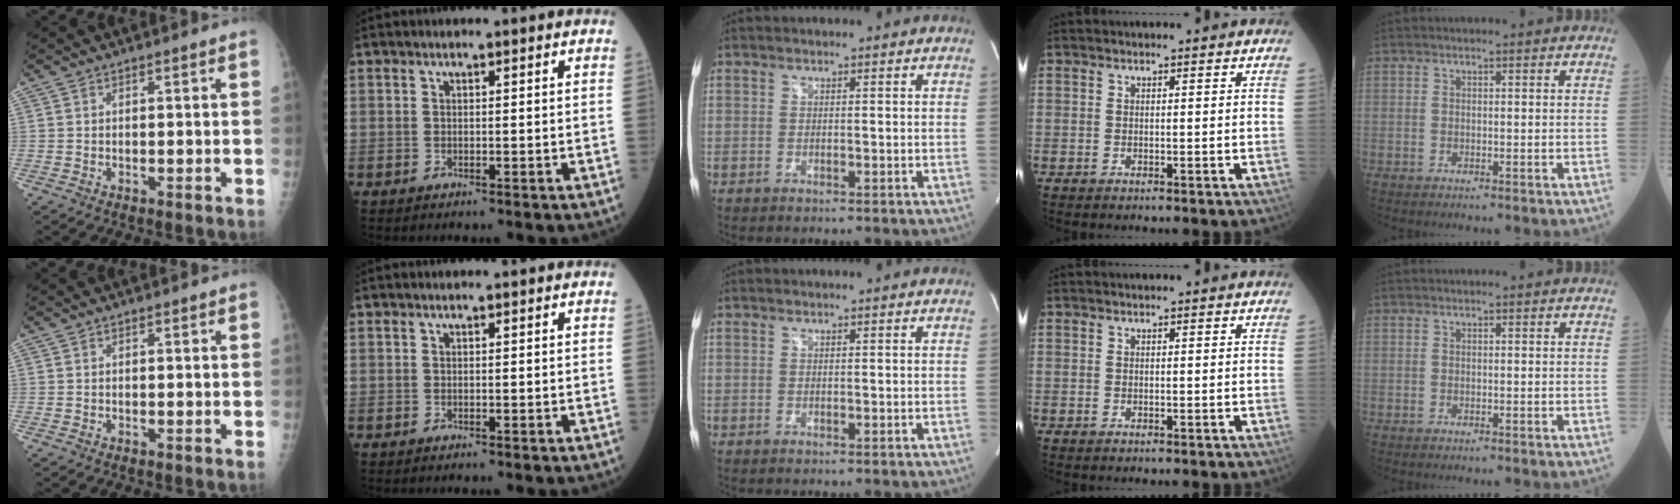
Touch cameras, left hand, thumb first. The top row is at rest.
{}